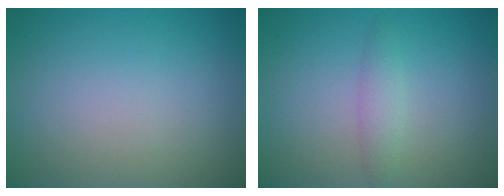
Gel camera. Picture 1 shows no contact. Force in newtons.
{"total": 1.5, "press": 1.5, "slide": 0.0}